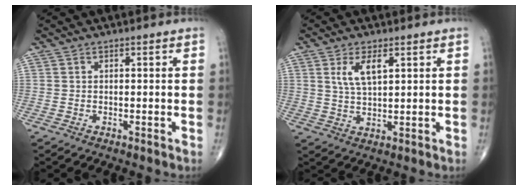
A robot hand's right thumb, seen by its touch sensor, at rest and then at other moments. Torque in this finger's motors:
{"motor_torque": [0.02, 0.02, 0.53, 0.24, 0.01]}